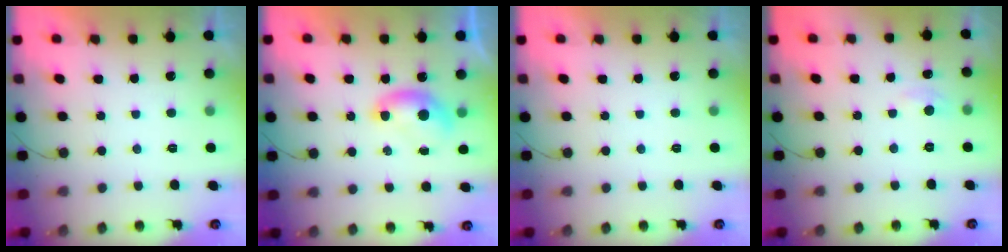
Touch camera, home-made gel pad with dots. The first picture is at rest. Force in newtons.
{"total": 6.4, "press": 6.4, "slide": 0.9}
{"total": 0.0}
{"total": 3.9, "press": 3.9, "slide": 0.5}